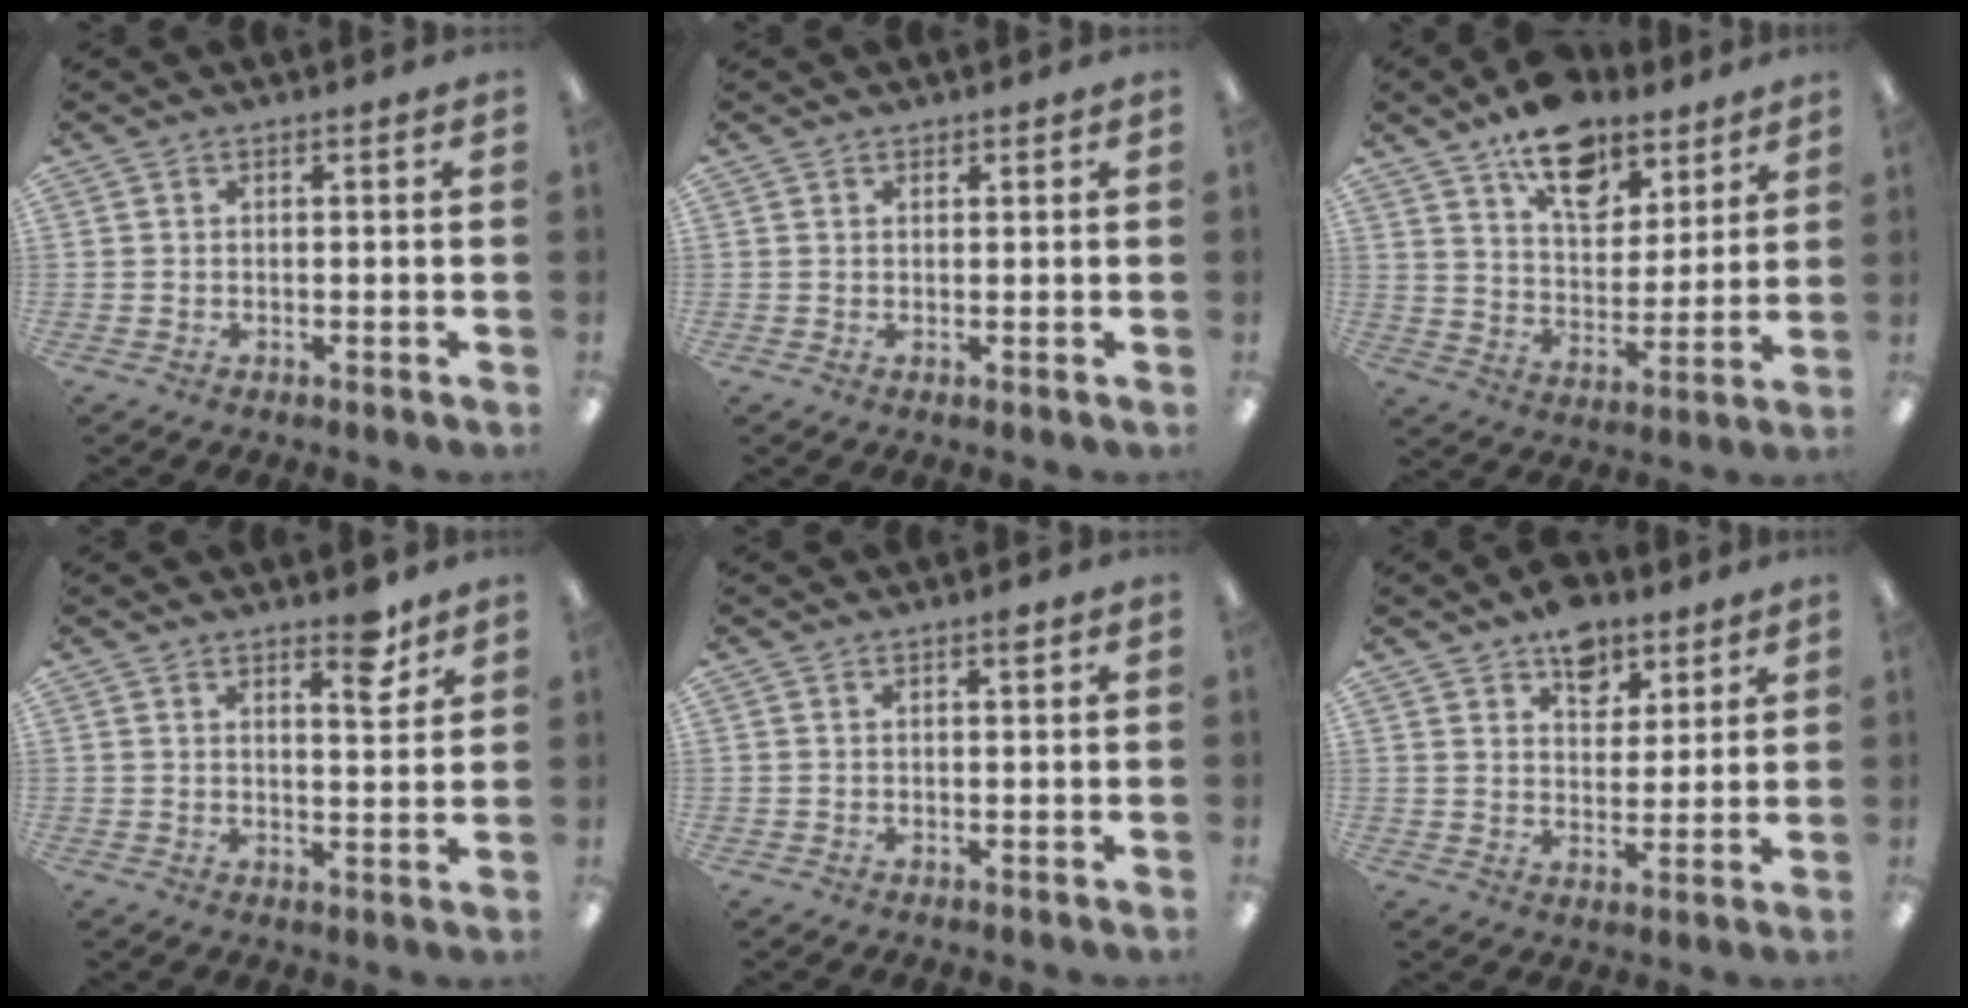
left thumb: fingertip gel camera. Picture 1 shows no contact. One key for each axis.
{"total": 0.8, "fx": 0.7, "fy": 0.4, "fz": -0.1, "tx": 0.000, "ty": 0.000, "tz": 0.014}
{"total": 15.1, "fx": 10.8, "fy": 8.2, "fz": 6.7, "tx": -0.097, "ty": -0.062, "tz": 0.195}
{"total": 6.2, "fx": 4.5, "fy": 1.9, "fz": 3.8, "tx": -0.040, "ty": -0.029, "tz": 0.070}
{"total": 1.1, "fx": 0.7, "fy": 0.2, "fz": 0.8, "tx": -0.011, "ty": -0.001, "tz": 0.009}
{"total": 9.1, "fx": 6.2, "fy": 5.8, "fz": 3.2, "tx": -0.024, "ty": -0.035, "tz": 0.109}